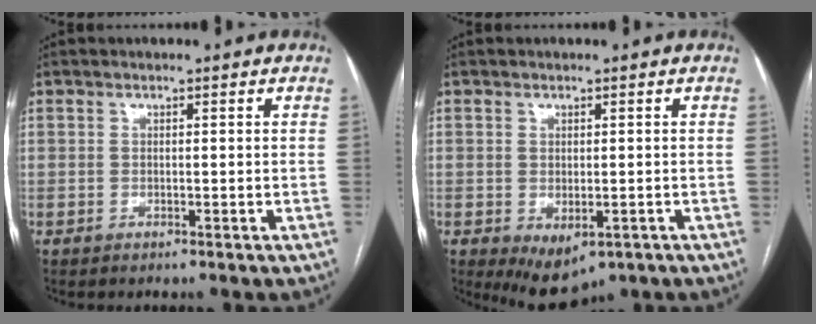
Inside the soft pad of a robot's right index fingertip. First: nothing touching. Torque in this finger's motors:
{"motor_torque": [0.81, -0.33, 0.32, 0.06]}